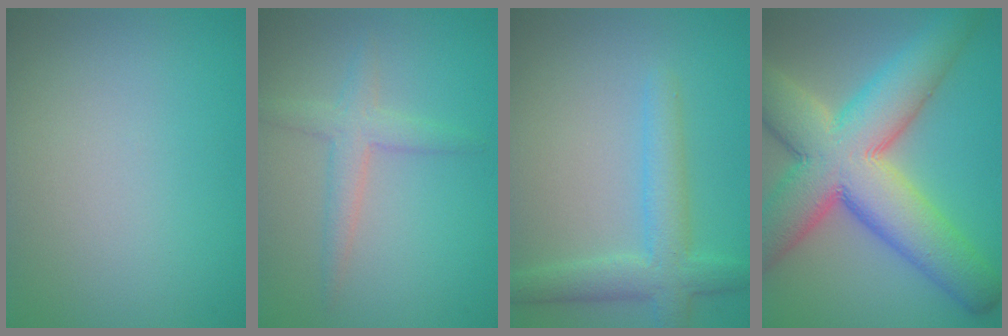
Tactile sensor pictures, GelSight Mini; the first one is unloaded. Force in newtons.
{"total": 2.4, "press": 2.4, "slide": 0.1}
{"total": 2.9, "press": 2.9, "slide": 0.1}
{"total": 12.7, "press": 12.7, "slide": 0.5}